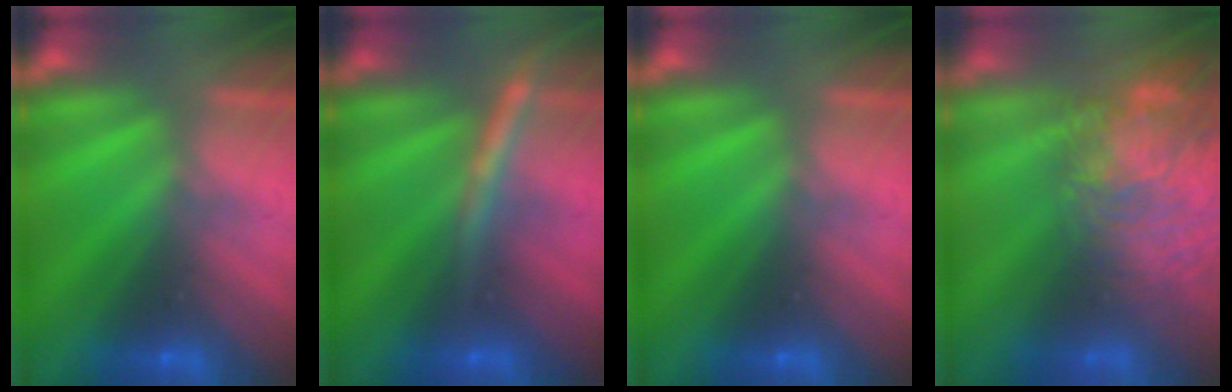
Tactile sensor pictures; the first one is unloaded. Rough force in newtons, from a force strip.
{"total": 2.7}
{"total": 0.0}
{"total": 8.1}